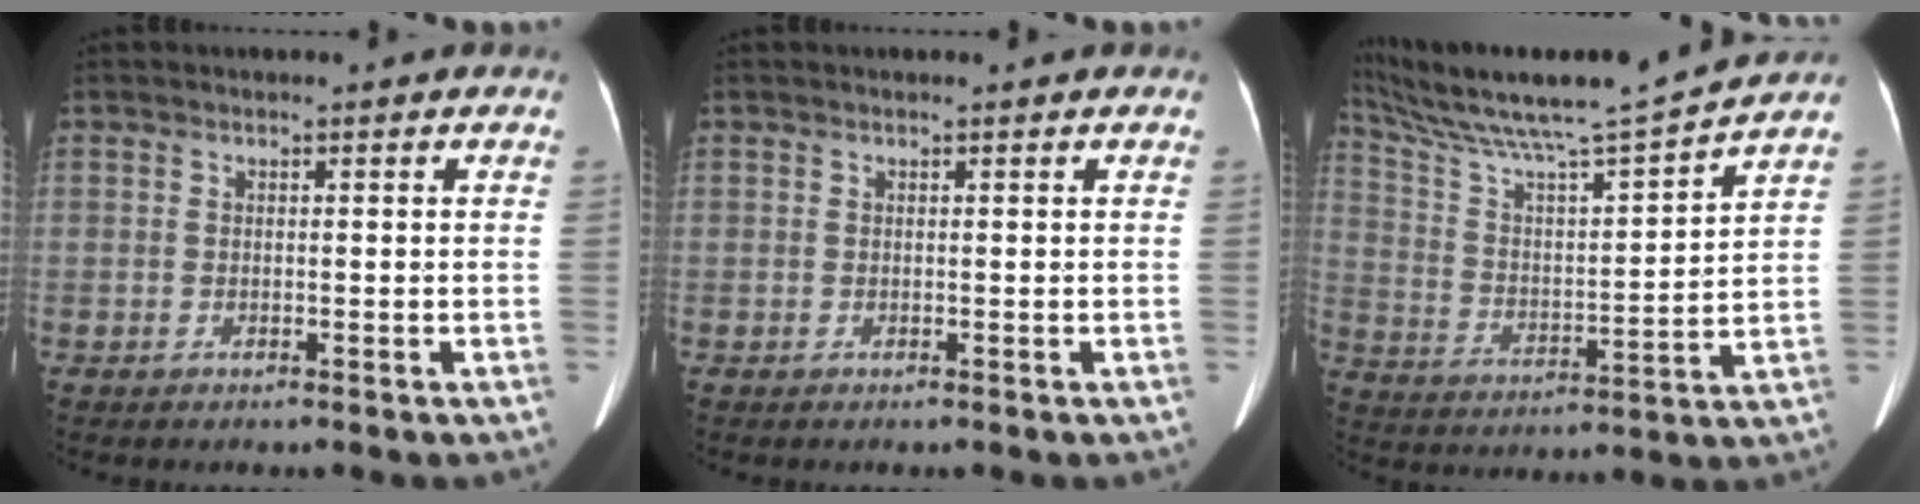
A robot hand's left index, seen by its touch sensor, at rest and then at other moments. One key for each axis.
{"total": 0.0}
{"total": 16.1, "fx": 14.5, "fy": -1.2, "fz": 6.8, "tx": -0.133, "ty": -0.015, "tz": 0.246}